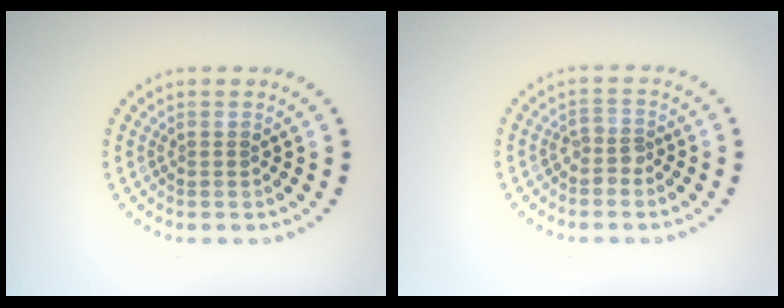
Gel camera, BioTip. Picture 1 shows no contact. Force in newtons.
{"total": 1.3, "press": 1.0, "slide": 0.9}